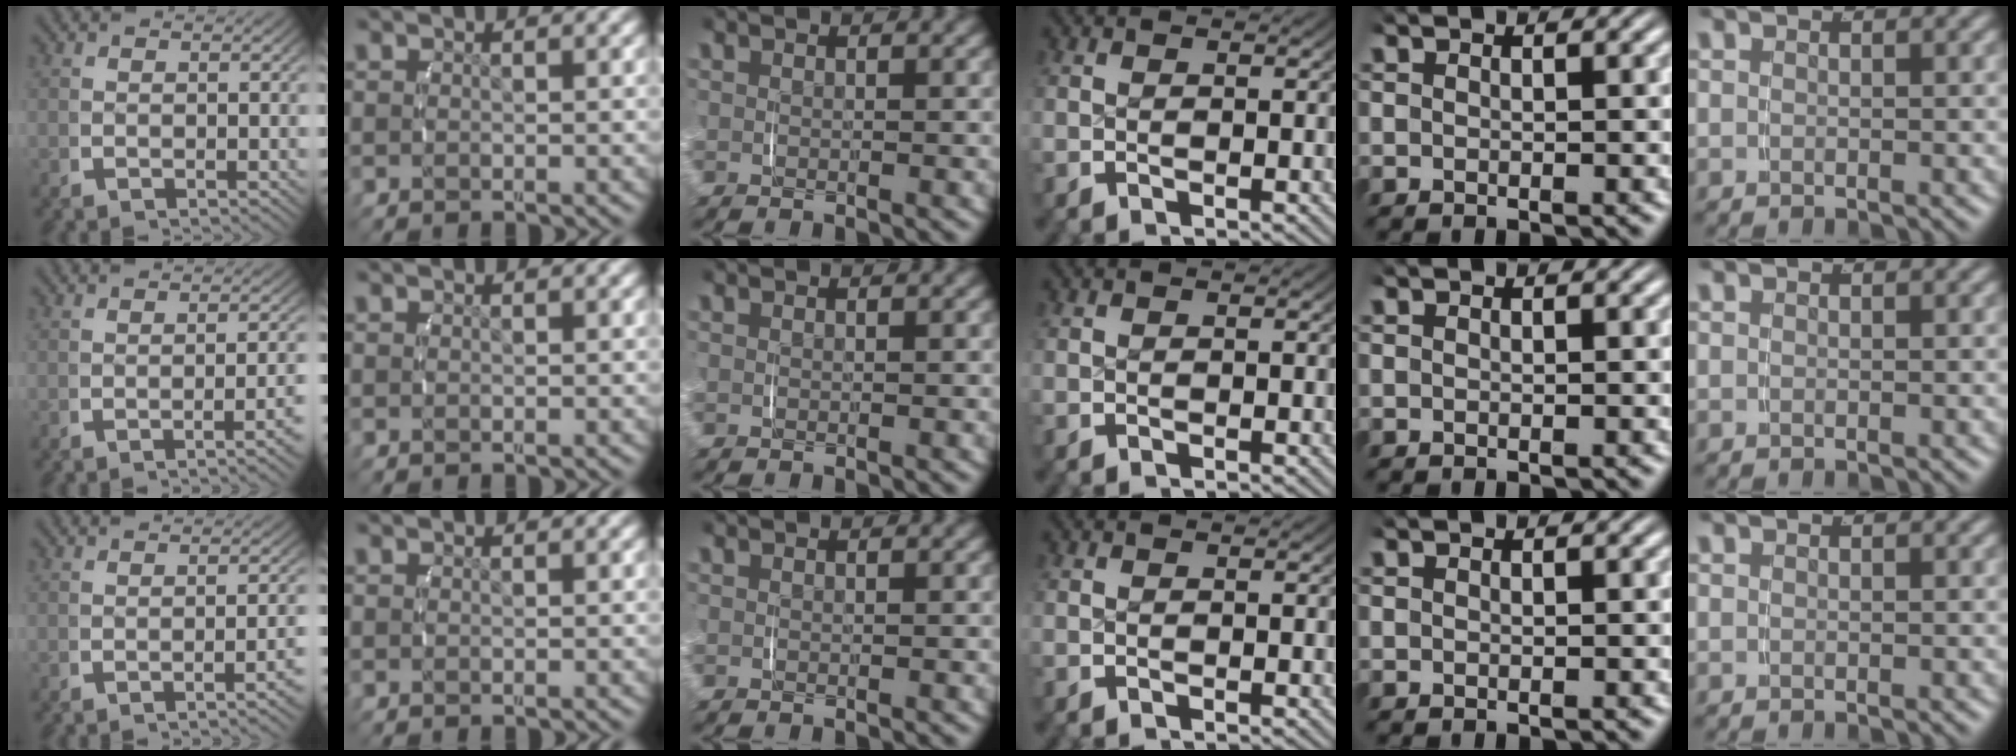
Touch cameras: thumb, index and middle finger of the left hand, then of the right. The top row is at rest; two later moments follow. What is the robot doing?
{"motion": "lift_and_place", "object": "measuring cup"}